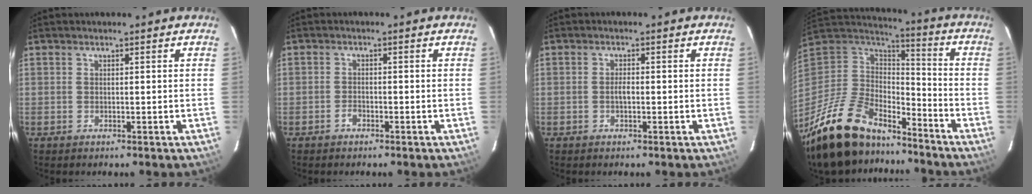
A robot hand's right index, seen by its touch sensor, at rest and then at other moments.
{"total": 1.5, "force": [-1.1, 0.9, 0.5], "torque": [-0.011, 0.003, -0.019]}
{"total": 1.6, "force": [-0.3, 0.7, 1.4], "torque": [-0.026, 0.003, -0.008]}
{"total": 25.0, "force": [-18.2, 11.1, 13.0], "torque": [-0.281, -0.015, -0.306]}